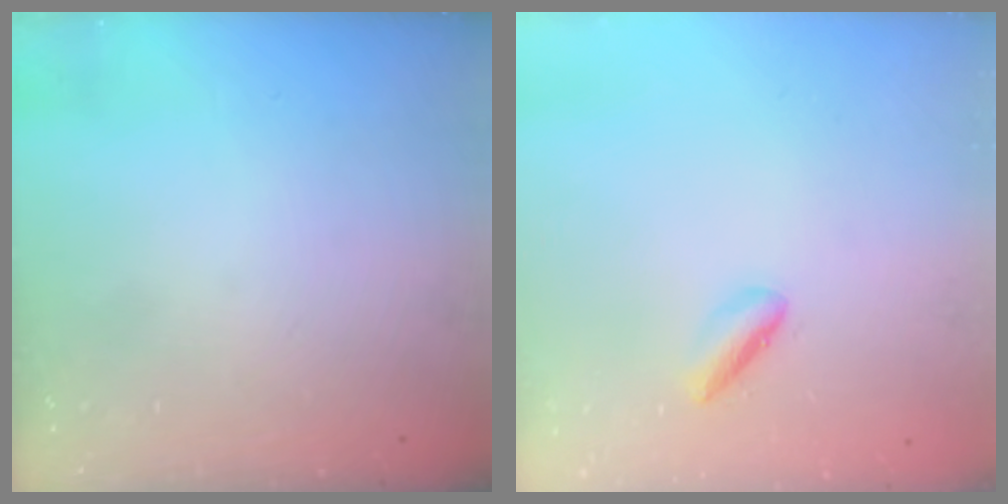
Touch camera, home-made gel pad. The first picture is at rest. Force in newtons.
{"total": 2.0, "press": 1.9, "slide": 0.5}